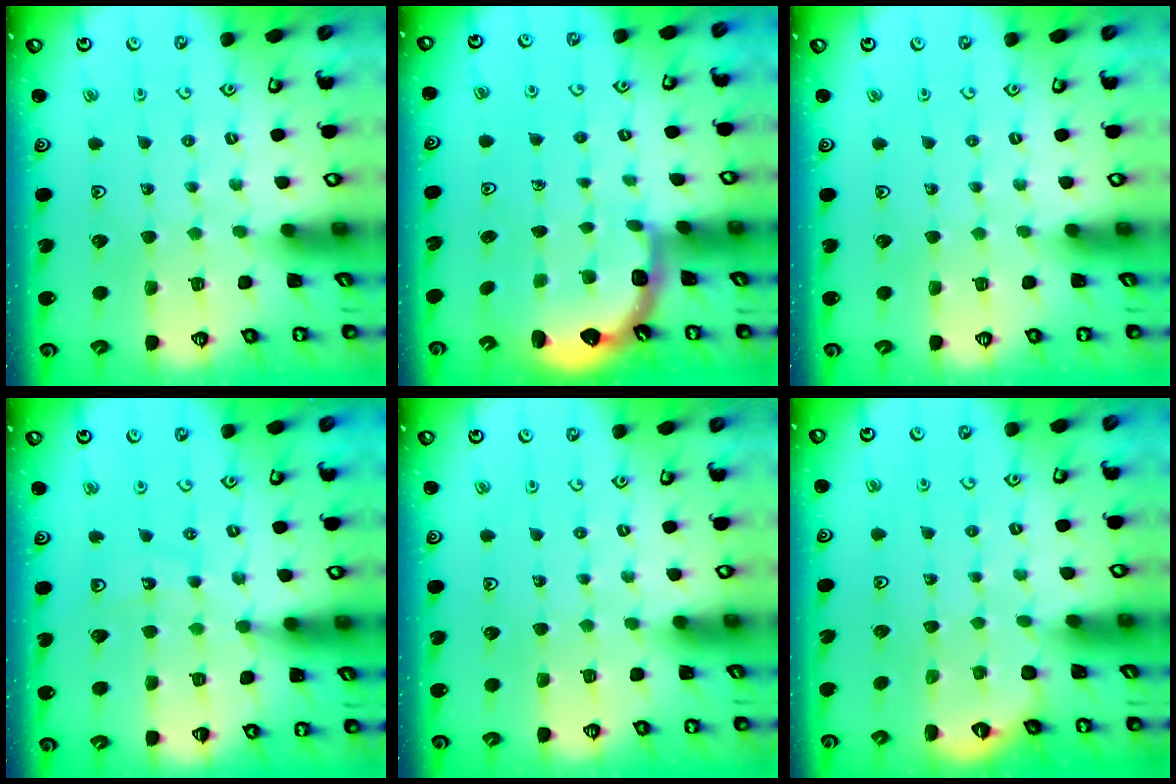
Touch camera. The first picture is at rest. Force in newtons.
{"total": 2.6, "press": 2.2, "slide": 1.4}
{"total": 0.0}
{"total": 11.5, "press": 11.0, "slide": 3.3}
{"total": 0.0}
{"total": 2.1, "press": 1.0, "slide": 1.8}